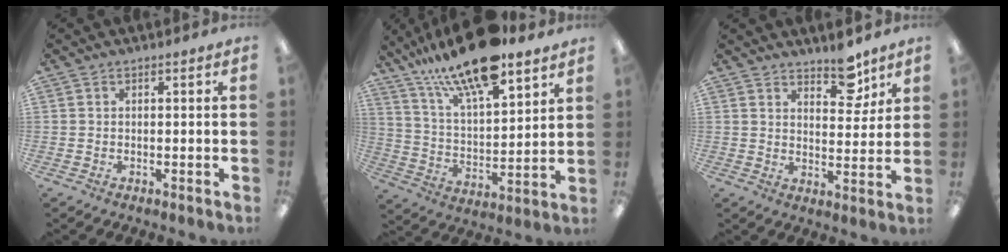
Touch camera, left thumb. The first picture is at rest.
{"total": 19.5, "force": [15.2, 5.8, 10.7], "torque": [-0.194, -0.093, 0.262]}
{"total": 7.7, "force": [6.1, 3.4, 3.1], "torque": [-0.015, -0.044, 0.103]}